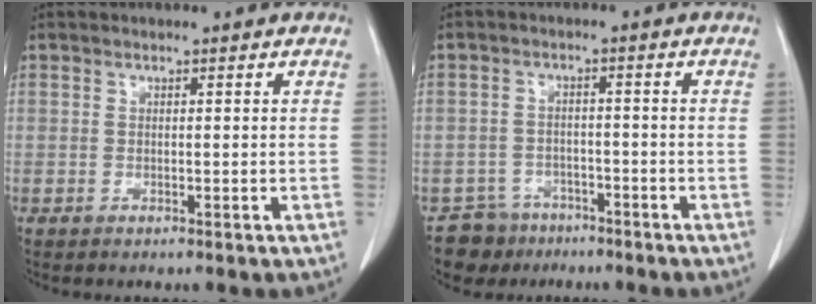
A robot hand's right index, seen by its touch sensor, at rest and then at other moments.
{"total": 5.3, "force": [-3.9, 3.6, -0.5], "torque": [0.016, 0.007, -0.064]}